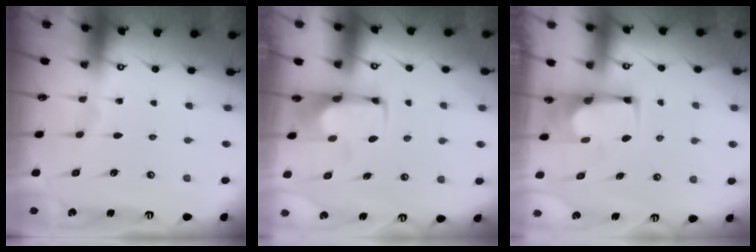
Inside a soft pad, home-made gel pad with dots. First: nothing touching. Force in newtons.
{"total": 1.5, "press": 1.4, "slide": 0.6}
{"total": 2.5, "press": 2.5, "slide": 0.1}